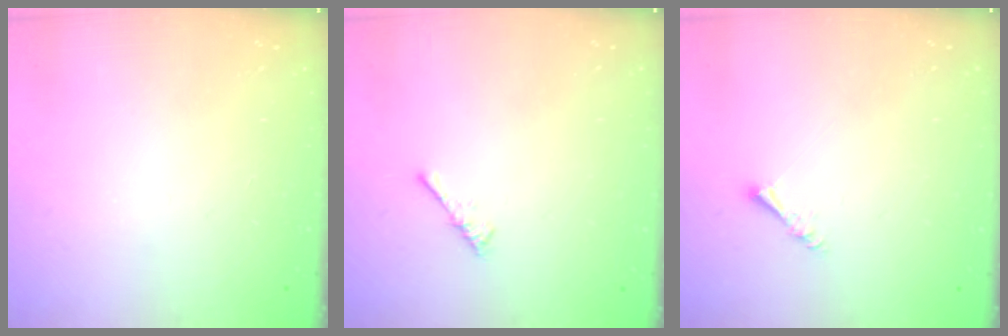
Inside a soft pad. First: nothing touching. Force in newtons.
{"total": 0.0}
{"total": 1.6, "press": 1.6, "slide": 0.3}